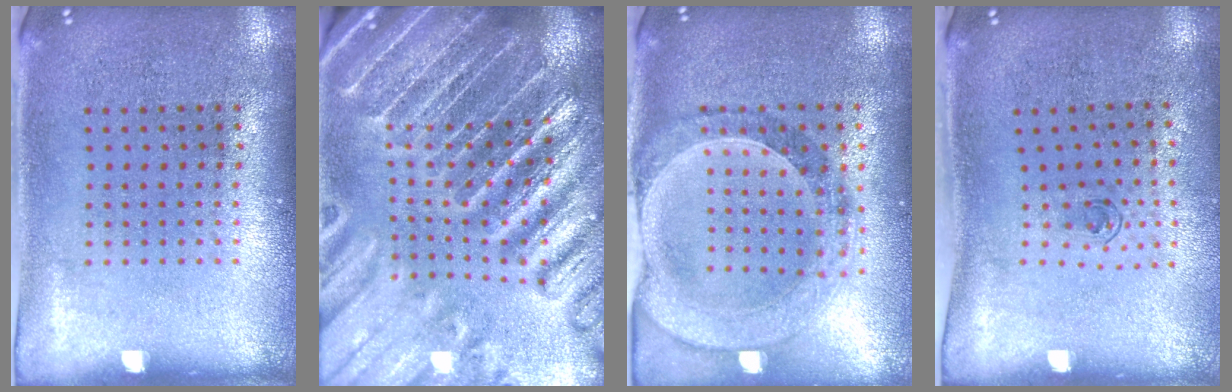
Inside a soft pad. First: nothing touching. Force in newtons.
{"total": 4.9, "press": 4.4, "slide": 2.3}
{"total": 1.5, "press": 1.4, "slide": 0.3}
{"total": 0.6, "press": 0.3, "slide": 0.6}